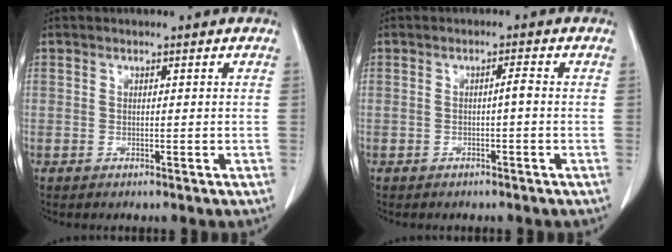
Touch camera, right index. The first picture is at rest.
{"total": 1.2, "force": [-0.3, 0.0, 1.2], "torque": [-0.017, 0.003, -0.005]}